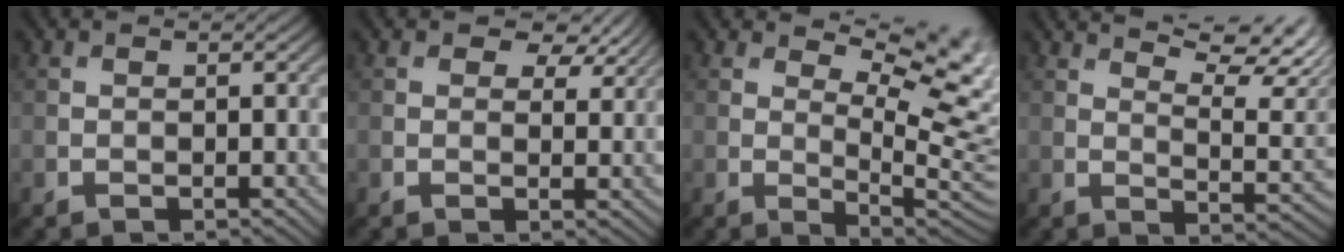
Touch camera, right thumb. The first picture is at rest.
{"total": 3.8, "force": [2.5, 2.1, 2.0], "torque": [-0.030, -0.011, 0.034]}
{"total": 11.2, "force": [6.5, 3.8, 8.3], "torque": [-0.137, 0.000, 0.085]}
{"total": 12.2, "force": [8.2, 3.6, 8.3], "torque": [-0.132, 0.015, 0.113]}